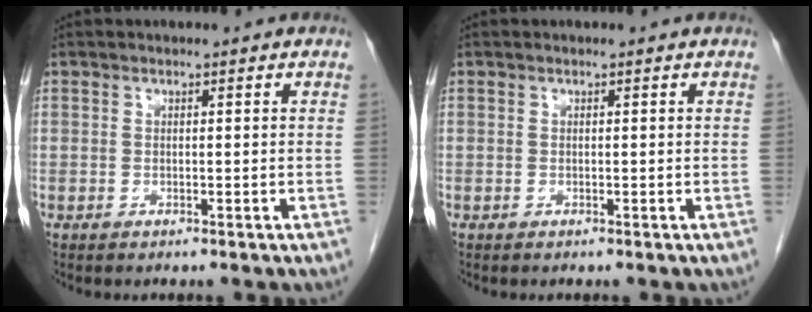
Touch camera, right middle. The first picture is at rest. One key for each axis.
{"total": 0.0}